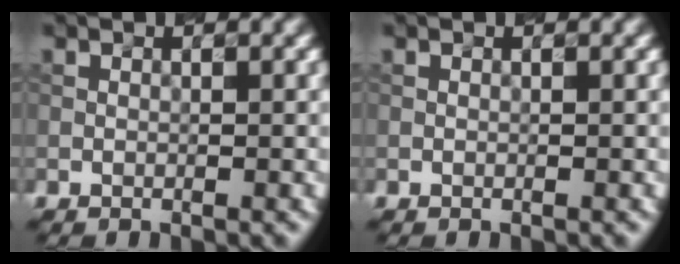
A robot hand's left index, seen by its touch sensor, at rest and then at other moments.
{"total": 0.0}